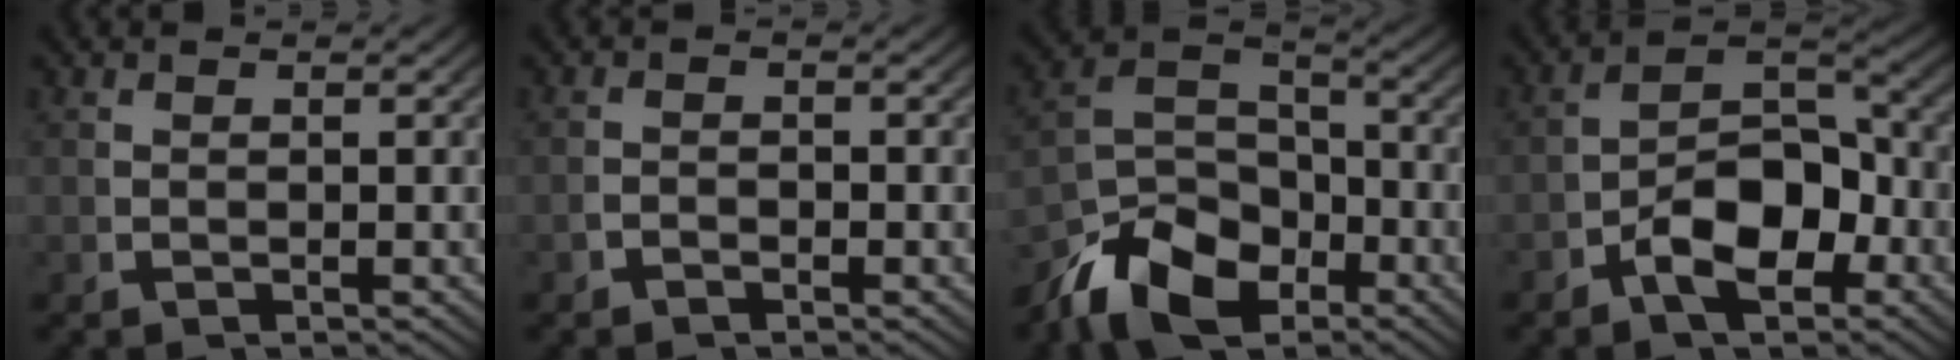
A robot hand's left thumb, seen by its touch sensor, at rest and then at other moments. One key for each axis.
{"total": 0.9, "fx": -0.8, "fy": 0.4, "fz": 0.1, "tx": -0.001, "ty": -0.003, "tz": -0.017}
{"total": 9.3, "fx": -3.4, "fy": 6.4, "fz": 5.9, "tx": -0.103, "ty": -0.022, "tz": -0.057}
{"total": 7.0, "fx": -1.9, "fy": 4.0, "fz": 5.4, "tx": -0.086, "ty": -0.014, "tz": -0.031}